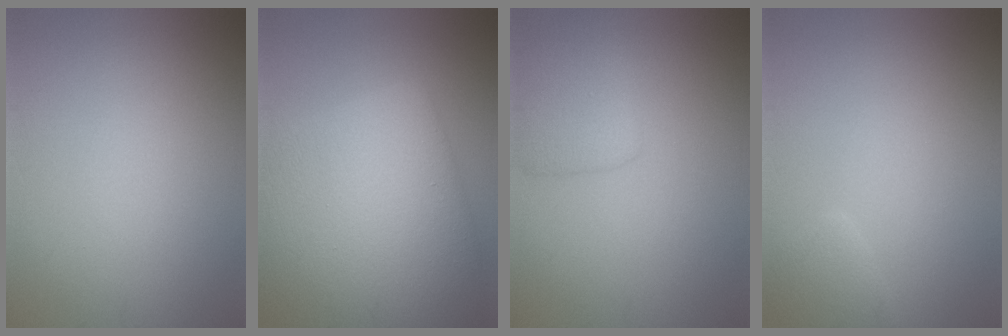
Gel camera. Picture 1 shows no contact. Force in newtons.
{"total": 12.9, "press": 12.9, "slide": 0.4}
{"total": 2.7, "press": 2.7, "slide": 0.1}
{"total": 1.5, "press": 1.5, "slide": 0.1}